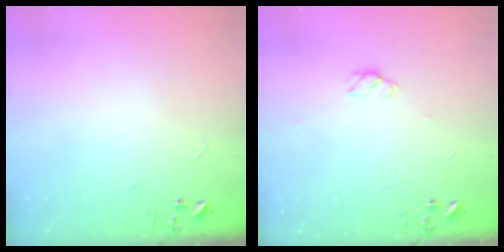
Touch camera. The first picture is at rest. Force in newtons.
{"total": 4.8, "press": 4.7, "slide": 0.6}